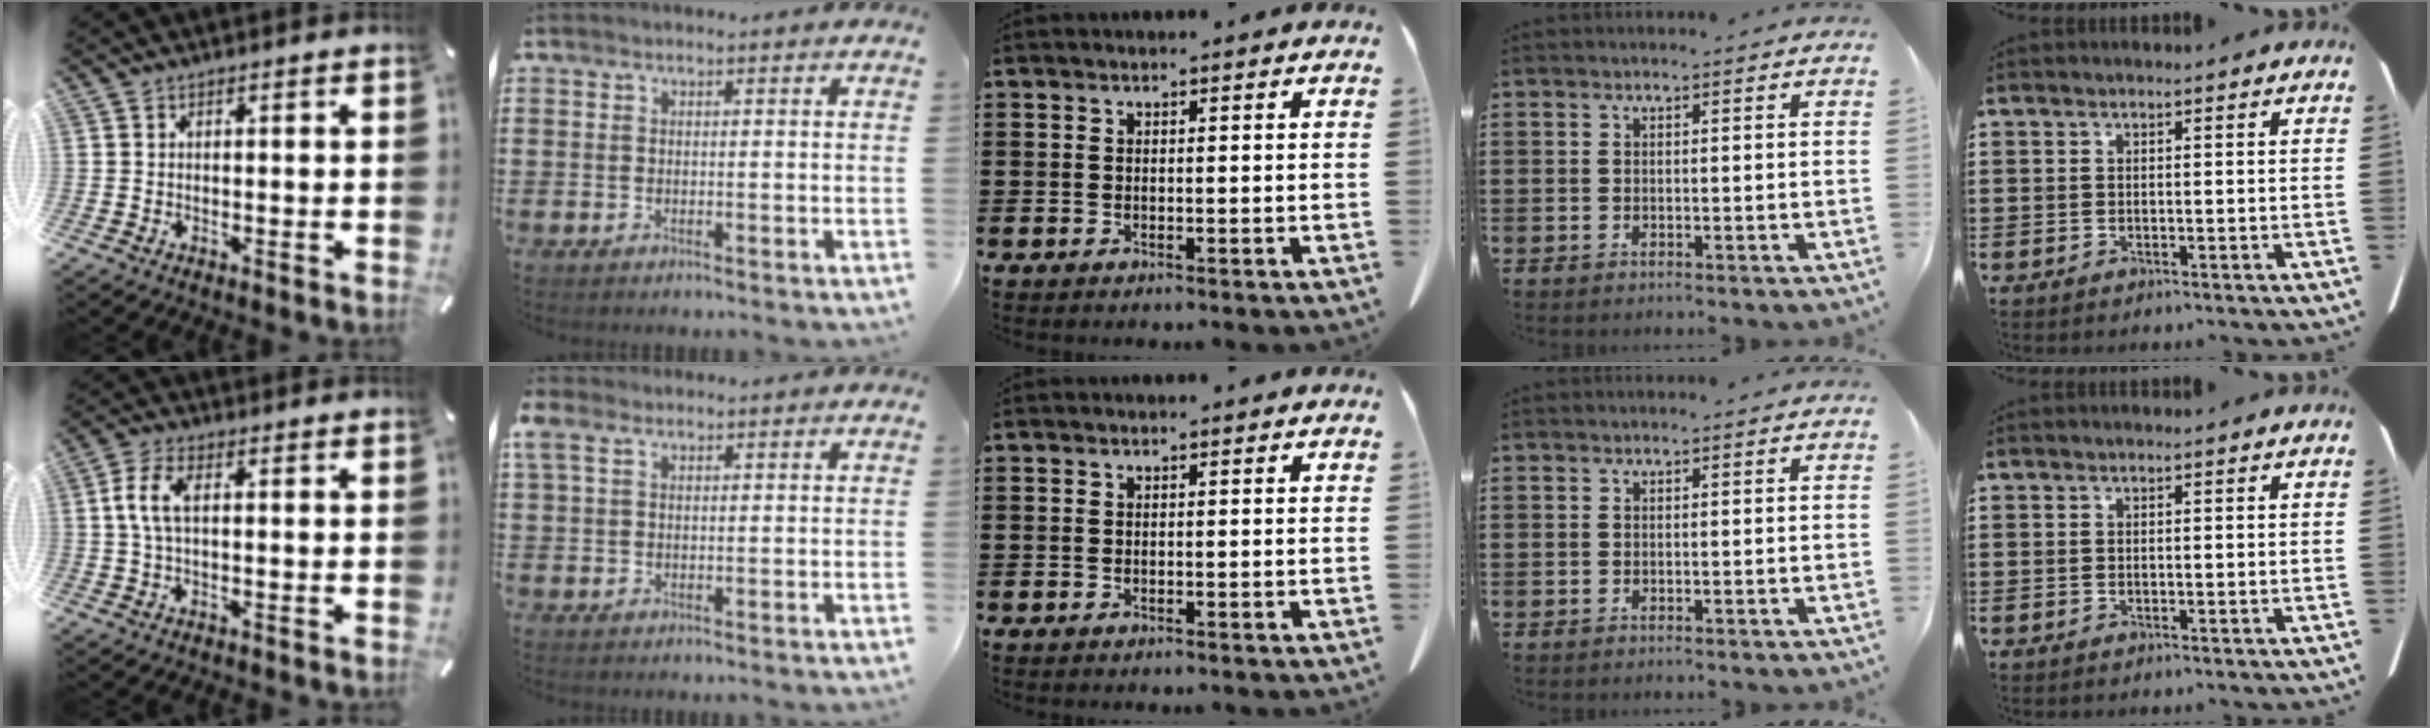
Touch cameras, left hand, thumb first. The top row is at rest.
{"thumb": {"total": 6.2, "force": [0.8, 2.9, 5.5], "torque": [-0.125, 0.003, 0.009]}, "index": {"total": 2.7, "force": [1.3, 1.7, 1.7], "torque": [-0.040, 0.008, 0.024]}}